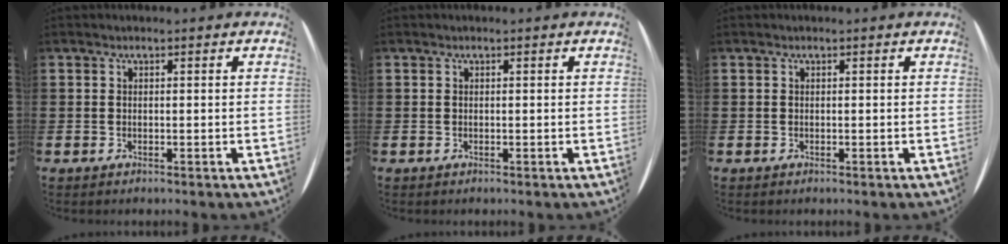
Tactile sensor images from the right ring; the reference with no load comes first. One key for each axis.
{"total": 0.0}
{"total": 0.0}